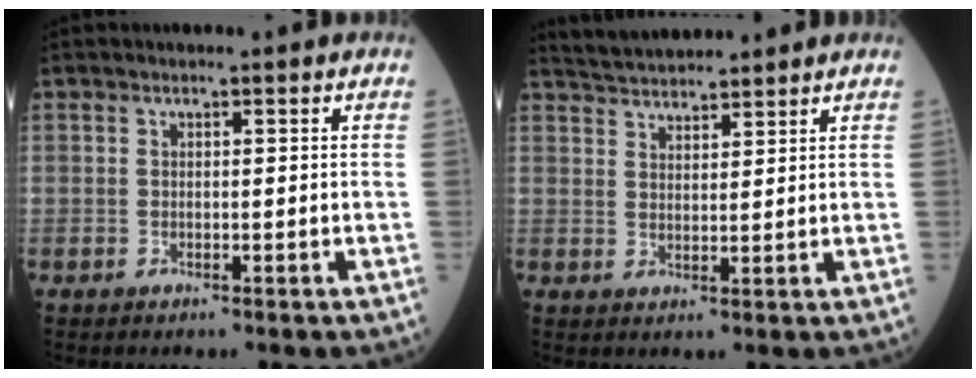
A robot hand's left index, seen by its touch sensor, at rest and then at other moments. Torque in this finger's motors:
{"motor_torque": [-0.10, -0.27, 0.05, 0.00]}